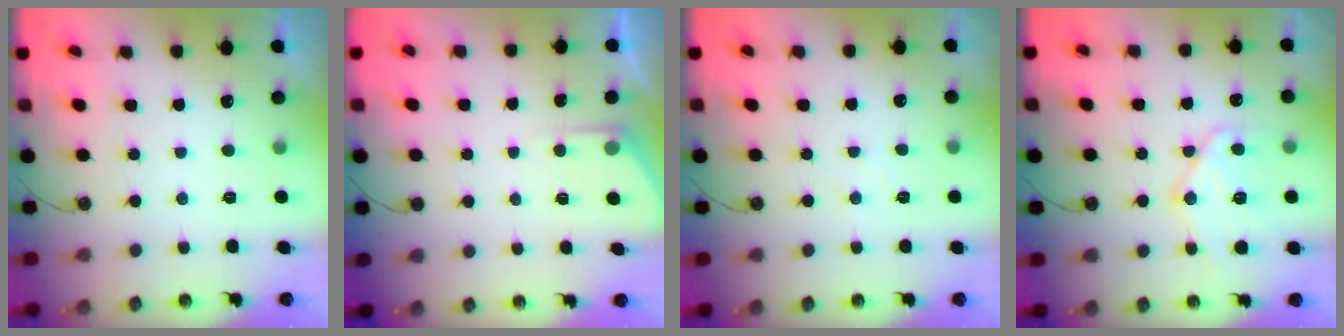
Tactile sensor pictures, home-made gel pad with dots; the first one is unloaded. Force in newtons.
{"total": 3.9, "press": 3.9, "slide": 0.4}
{"total": 3.4, "press": 3.3, "slide": 0.5}
{"total": 13.9, "press": 13.8, "slide": 1.4}